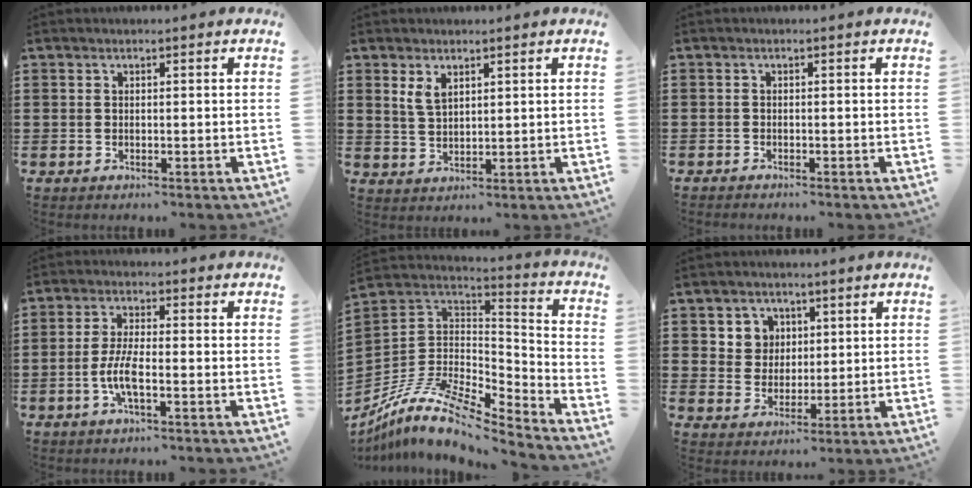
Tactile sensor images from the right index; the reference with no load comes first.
{"total": 2.9, "force": [1.7, 1.4, 1.8], "torque": [-0.040, 0.004, 0.032]}
{"total": 0.9, "force": [-0.9, 0.0, -0.1], "torque": [0.000, -0.001, -0.019]}
{"total": 5.3, "force": [-1.7, 1.3, 4.8], "torque": [-0.111, -0.006, -0.039]}
{"total": 10.7, "force": [-7.9, 3.6, 6.3], "torque": [-0.142, 0.004, -0.158]}
{"total": 4.6, "force": [1.9, 4.2, 0.6], "torque": [-0.025, 0.010, 0.033]}